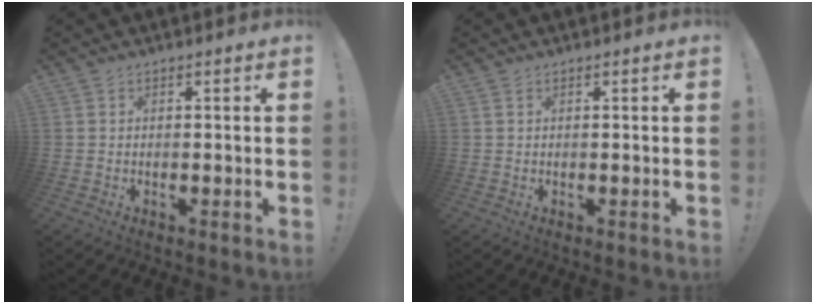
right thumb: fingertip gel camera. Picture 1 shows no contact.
{"total": 0.0}